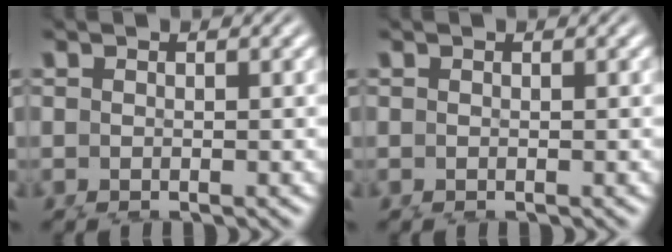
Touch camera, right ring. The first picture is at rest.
{"total": 0.0}